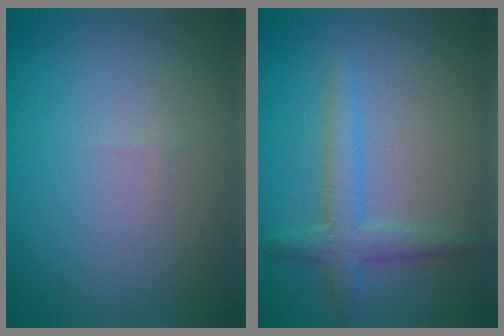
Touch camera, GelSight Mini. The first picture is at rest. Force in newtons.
{"total": 2.8, "press": 2.8, "slide": 0.1}